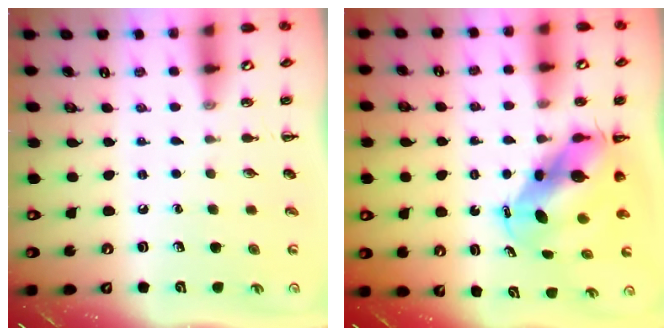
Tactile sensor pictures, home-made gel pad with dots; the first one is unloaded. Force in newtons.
{"total": 6.8, "press": 6.6, "slide": 1.4}